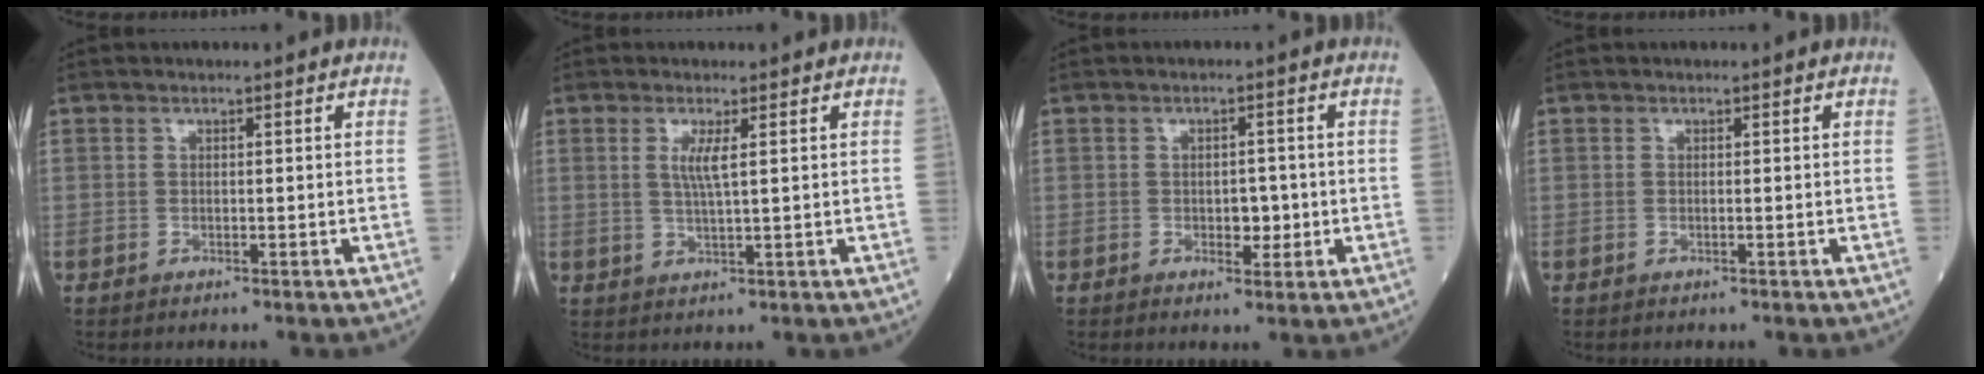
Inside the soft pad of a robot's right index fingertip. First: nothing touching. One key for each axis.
{"total": 3.1, "fx": 1.0, "fy": -0.1, "fz": 2.9, "tx": -0.065, "ty": -0.003, "tz": 0.021}
{"total": 2.8, "fx": -0.5, "fy": 1.5, "fz": 2.3, "tx": -0.031, "ty": 0.003, "tz": 0.000}
{"total": 0.0}